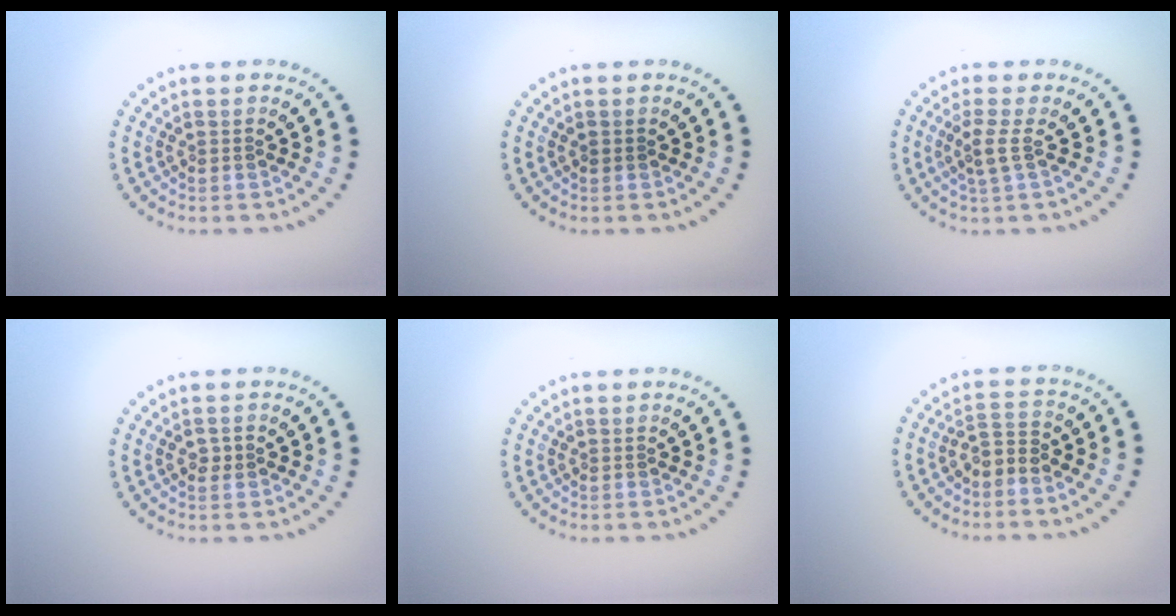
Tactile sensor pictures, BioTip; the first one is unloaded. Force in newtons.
{"total": 0.5, "press": 0.5, "slide": 0.1}
{"total": 1.7, "press": 1.3, "slide": 1.0}
{"total": 1.1, "press": 1.1, "slide": 0.1}
{"total": 0.0}
{"total": 1.9, "press": 1.4, "slide": 1.3}